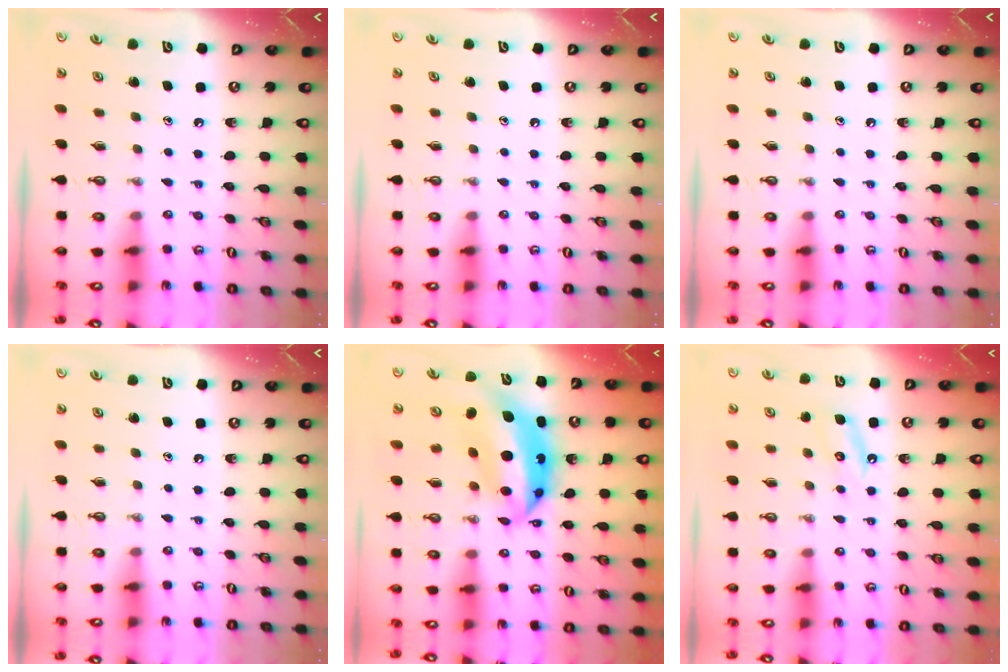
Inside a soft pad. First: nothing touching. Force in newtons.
{"total": 0.0}
{"total": 0.0}
{"total": 0.0}
{"total": 13.4, "press": 13.4, "slide": 1.0}
{"total": 3.8, "press": 3.8, "slide": 0.3}